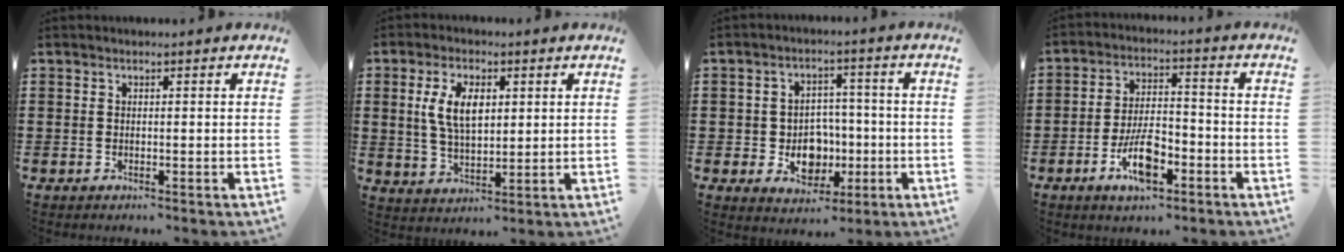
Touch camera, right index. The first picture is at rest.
{"total": 7.0, "force": [1.6, 3.6, 5.8], "torque": [-0.128, 0.009, 0.024]}
{"total": 6.7, "force": [-1.0, 5.9, 3.0], "torque": [-0.043, 0.005, -0.015]}
{"total": 8.3, "force": [-3.9, 3.3, 6.5], "torque": [-0.135, 0.000, -0.072]}